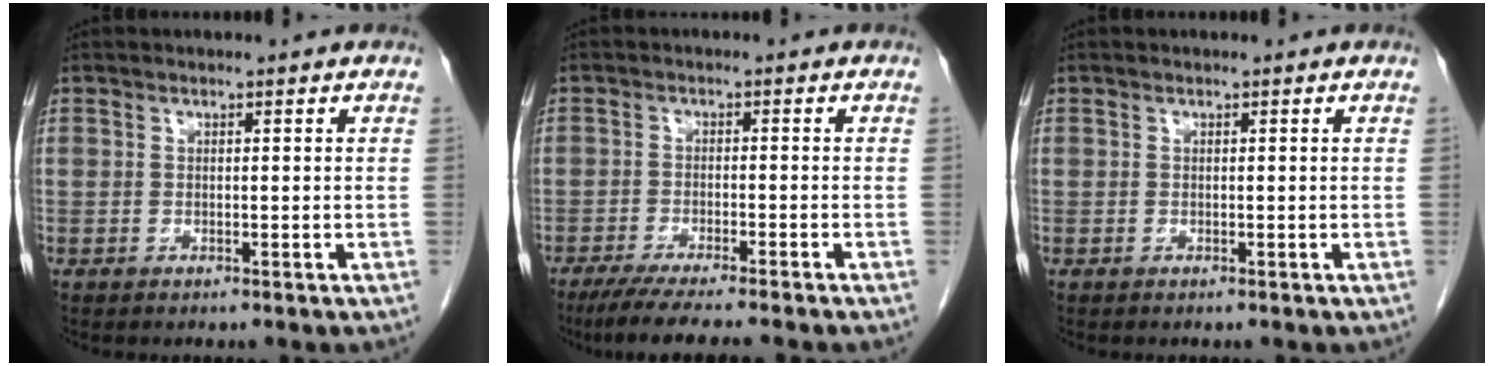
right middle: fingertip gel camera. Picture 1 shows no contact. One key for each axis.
{"total": 8.8, "fx": -7.4, "fy": -0.3, "fz": 4.8, "tx": -0.063, "ty": -0.023, "tz": -0.116}
{"total": 0.0}